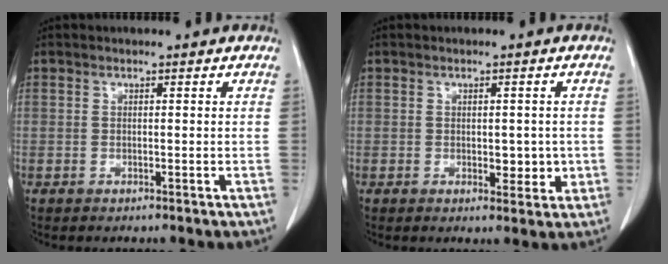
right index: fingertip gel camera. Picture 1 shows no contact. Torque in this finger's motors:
{"motor_torque": [0.06, 0.13, 0.06, 0.02]}